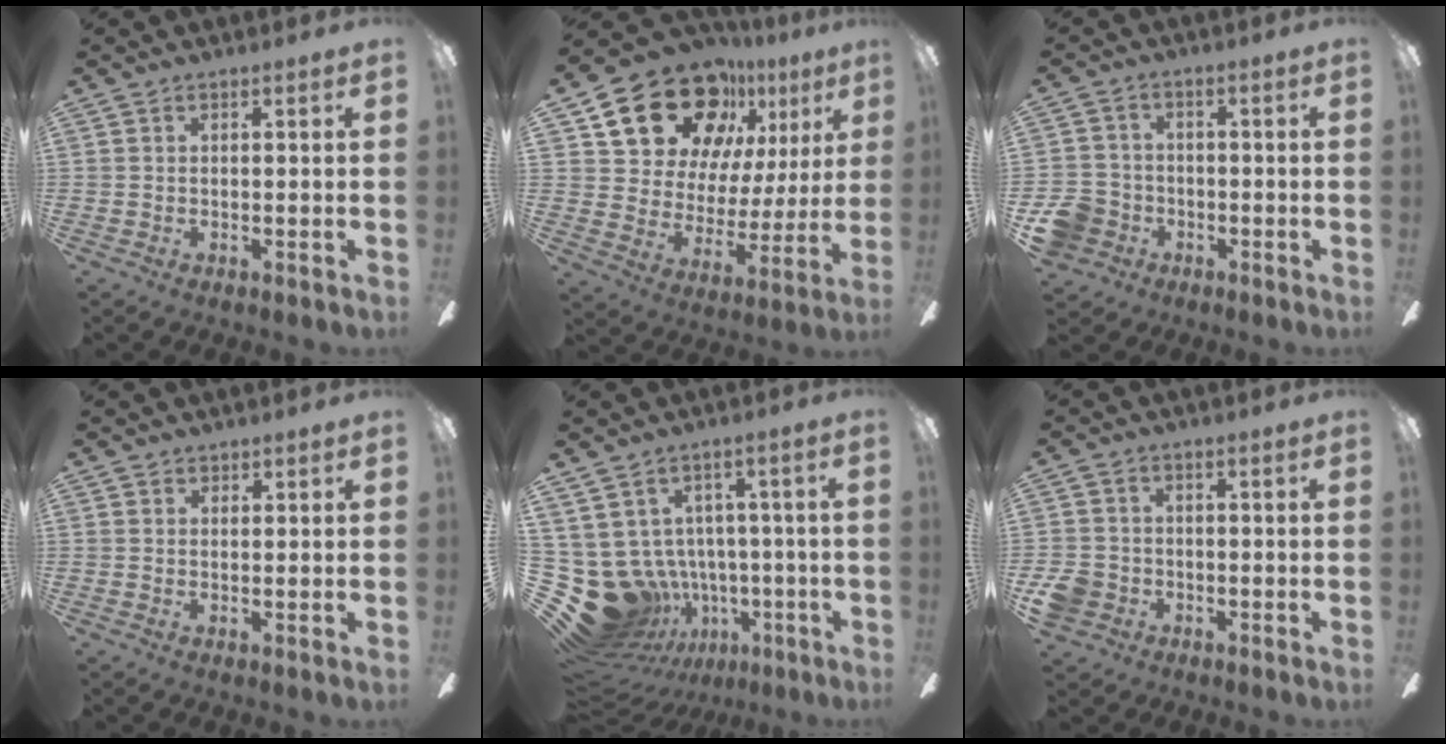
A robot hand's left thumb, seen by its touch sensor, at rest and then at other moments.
{"total": 21.3, "force": [13.8, 12.8, 9.9], "torque": [-0.167, -0.077, 0.257]}
{"total": 8.2, "force": [-3.6, 6.9, 2.6], "torque": [-0.066, 0.031, -0.067]}
{"total": 1.3, "force": [1.1, 0.7, 0.1], "torque": [0.007, -0.002, 0.019]}
{"total": 14.8, "force": [-3.4, 12.8, 6.8], "torque": [-0.178, 0.000, -0.024]}
{"total": 5.8, "force": [-2.1, 4.9, 2.2], "torque": [-0.056, 0.011, -0.043]}